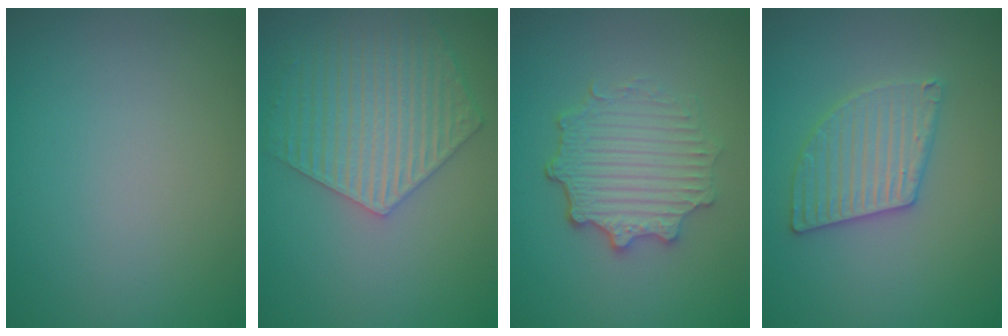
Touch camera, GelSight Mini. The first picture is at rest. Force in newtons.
{"total": 5.8, "press": 4.6, "slide": 3.5}
{"total": 4.9, "press": 3.8, "slide": 3.1}
{"total": 3.4, "press": 3.4, "slide": 0.4}